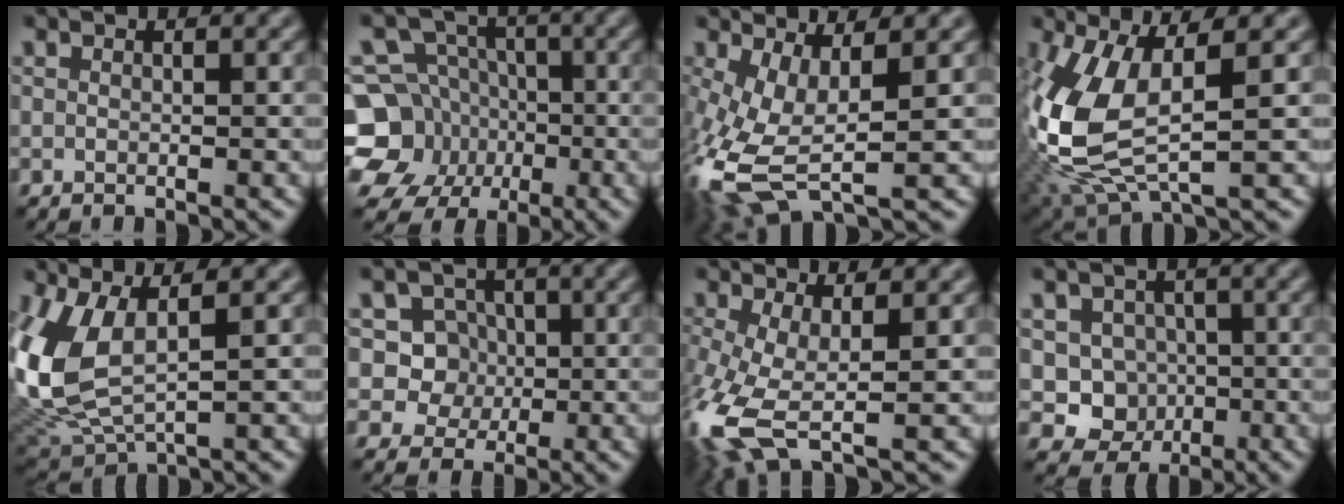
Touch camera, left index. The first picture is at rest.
{"total": 10.9, "force": [-3.4, 9.8, 3.3], "torque": [-0.072, -0.009, -0.082]}
{"total": 8.7, "force": [-1.7, 3.4, 7.8], "torque": [-0.188, -0.009, -0.031]}
{"total": 10.0, "force": [-0.2, 4.6, 8.9], "torque": [-0.221, -0.015, -0.001]}
{"total": 9.5, "force": [1.5, 5.0, 7.9], "torque": [-0.214, -0.010, 0.038]}
{"total": 5.2, "force": [0.8, 4.8, 1.9], "torque": [-0.011, 0.012, 0.006]}
{"total": 8.2, "force": [-2.5, 2.9, 7.3], "torque": [-0.183, -0.018, -0.053]}
{"total": 4.8, "force": [-0.6, 4.4, 1.7], "torque": [0.001, -0.003, -0.029]}